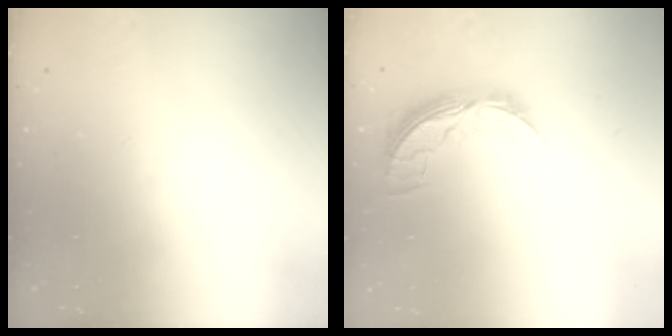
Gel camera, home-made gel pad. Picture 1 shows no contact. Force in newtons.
{"total": 7.8, "press": 7.8, "slide": 0.4}